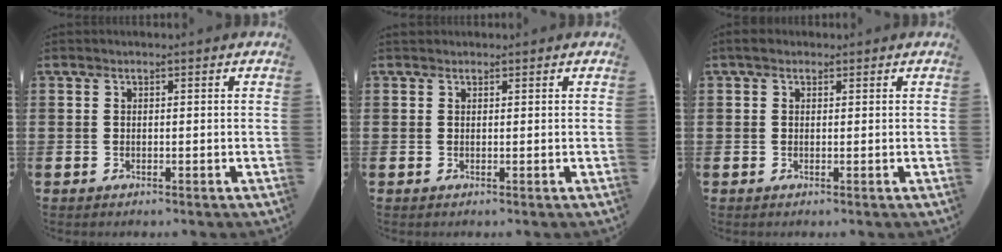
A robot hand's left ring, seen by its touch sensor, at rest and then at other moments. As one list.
[{"total": 0.6, "force": [0.5, 0.3, 0.1], "torque": [0.005, -0.001, 0.009]}, {"total": 1.6, "force": [1.0, 0.9, 0.7], "torque": [-0.010, 0.006, 0.016]}]